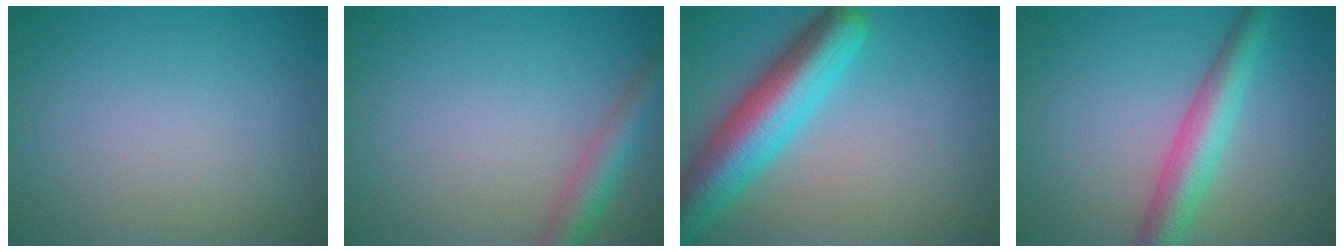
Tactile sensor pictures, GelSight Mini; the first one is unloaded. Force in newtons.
{"total": 3.5, "press": 3.5, "slide": 0.1}
{"total": 8.5, "press": 8.5, "slide": 0.5}
{"total": 4.8, "press": 4.8, "slide": 0.1}